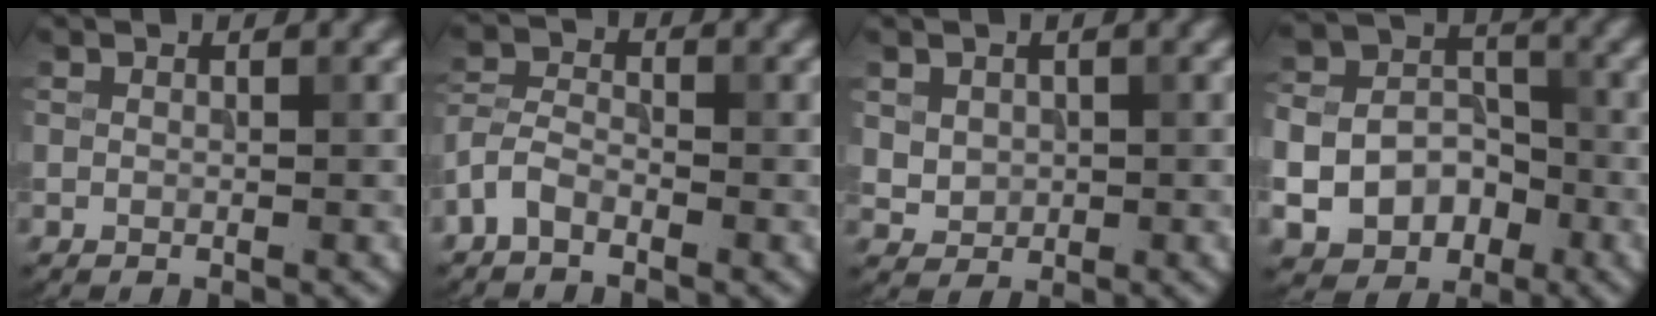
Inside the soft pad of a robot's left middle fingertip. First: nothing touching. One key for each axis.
{"total": 2.6, "fx": -1.8, "fy": 1.3, "fz": 1.4, "tx": -0.030, "ty": 0.007, "tz": -0.049}
{"total": 1.8, "fx": 0.4, "fy": 1.6, "fz": 0.7, "tx": -0.013, "ty": -0.006, "tz": 0.014}
{"total": 8.0, "fx": -2.9, "fy": 6.3, "fz": 4.0, "tx": -0.064, "ty": -0.013, "tz": -0.059}